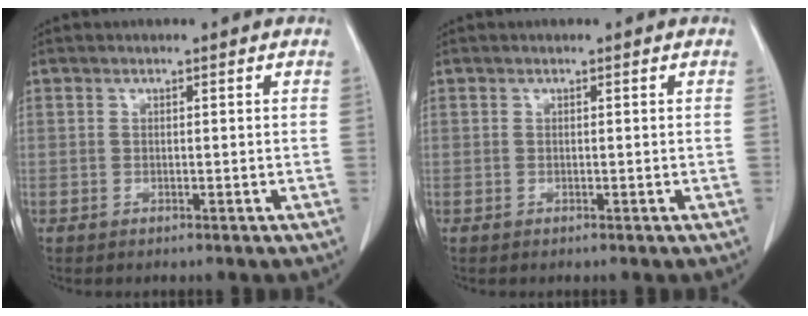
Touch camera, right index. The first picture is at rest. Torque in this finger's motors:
{"motor_torque": [0.00, 0.00, 0.00, 0.00]}